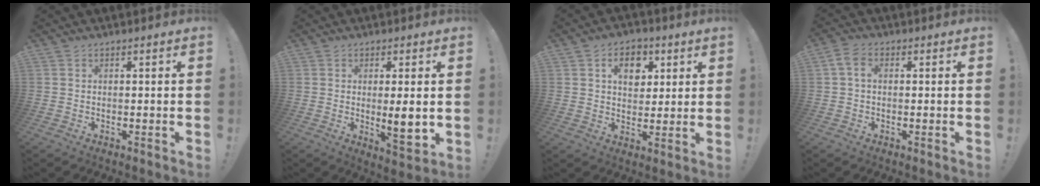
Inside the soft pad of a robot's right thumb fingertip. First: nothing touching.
{"total": 7.7, "force": [0.3, 1.6, 7.6], "torque": [-0.106, -0.019, 0.005]}
{"total": 8.6, "force": [3.6, 6.1, 4.8], "torque": [-0.064, -0.007, 0.064]}
{"total": 4.4, "force": [0.7, 2.9, 3.3], "torque": [-0.076, 0.013, 0.015]}